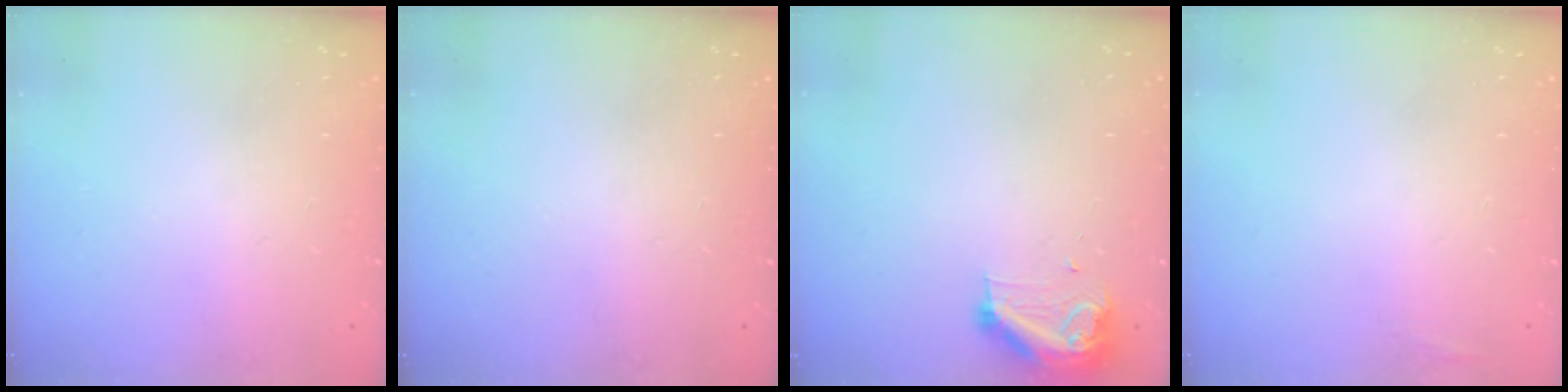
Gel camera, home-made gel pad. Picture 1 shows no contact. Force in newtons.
{"total": 0.0}
{"total": 9.8, "press": 9.8, "slide": 0.5}
{"total": 9.7, "press": 4.2, "slide": 8.8}